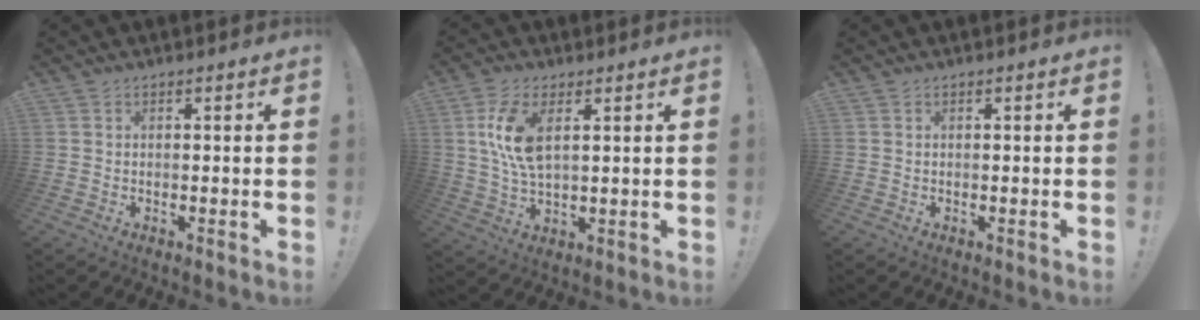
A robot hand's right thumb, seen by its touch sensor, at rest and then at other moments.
{"total": 10.7, "force": [3.4, 5.0, 8.8], "torque": [-0.185, -0.009, 0.059]}
{"total": 0.0}